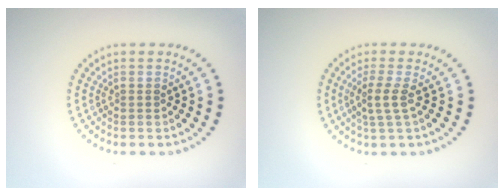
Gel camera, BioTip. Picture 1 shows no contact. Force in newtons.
{"total": 2.1, "press": 1.6, "slide": 1.4}